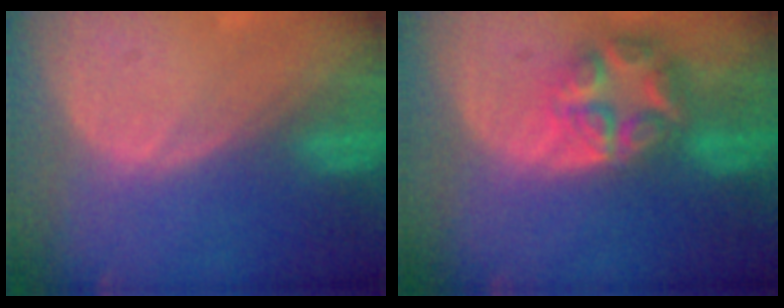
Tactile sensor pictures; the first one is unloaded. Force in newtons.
{"total": 7.8, "press": 6.8, "slide": 3.8}